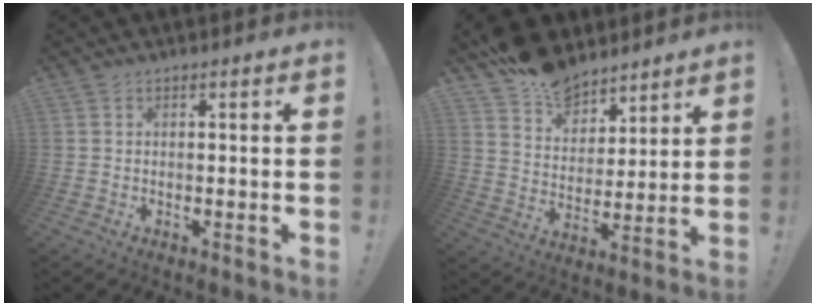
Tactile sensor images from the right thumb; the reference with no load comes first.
{"total": 12.6, "force": [10.0, 7.1, 2.8], "torque": [-0.059, -0.079, 0.193]}